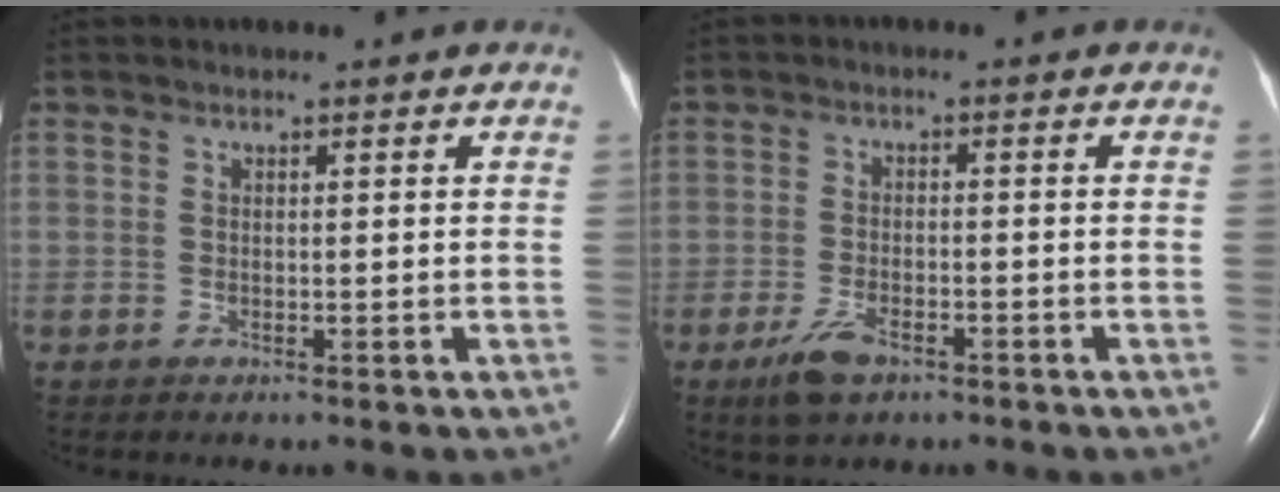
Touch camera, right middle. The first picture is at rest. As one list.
[{"total": 4.6, "force": [-3.0, 1.8, 3.1], "torque": [-0.071, -0.006, -0.051]}]